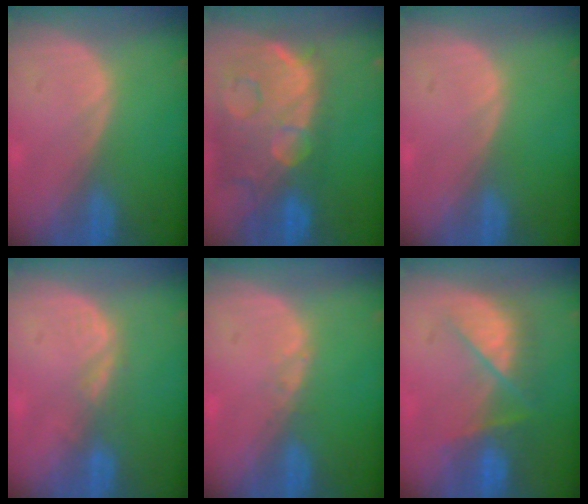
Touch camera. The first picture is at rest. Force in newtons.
{"total": 14.8, "press": 12.0, "slide": 8.7}
{"total": 0.0}
{"total": 2.7, "press": 2.1, "slide": 1.7}
{"total": 0.8, "press": 0.7, "slide": 0.1}
{"total": 7.5, "press": 7.3, "slide": 2.0}